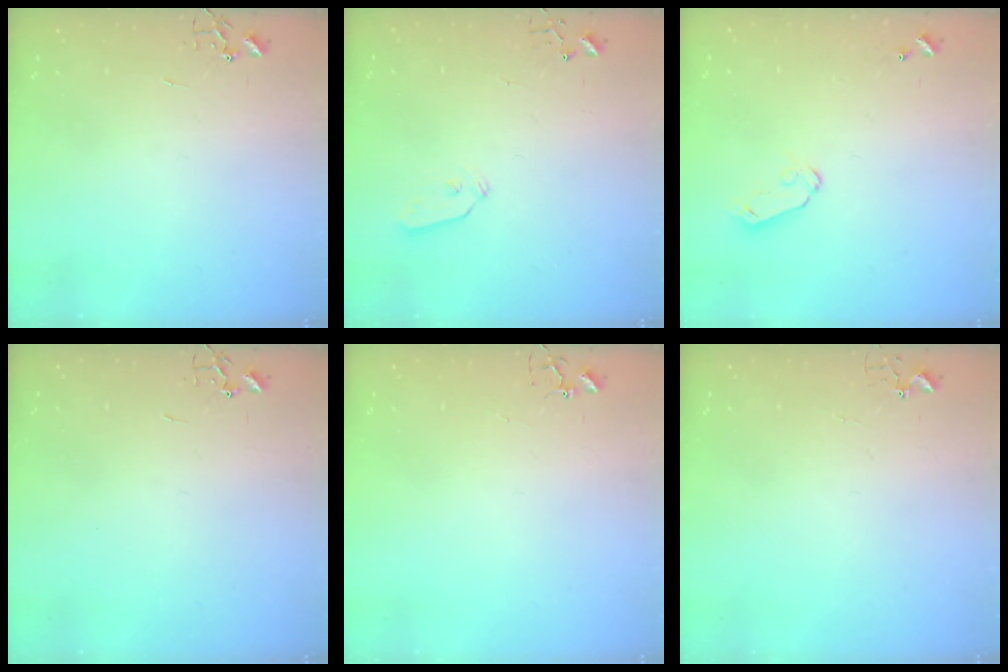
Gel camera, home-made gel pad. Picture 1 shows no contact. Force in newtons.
{"total": 4.3, "press": 4.3, "slide": 0.3}
{"total": 5.4, "press": 5.4, "slide": 0.5}
{"total": 0.0}
{"total": 3.9, "press": 3.8, "slide": 0.2}
{"total": 2.7, "press": 2.7, "slide": 0.3}